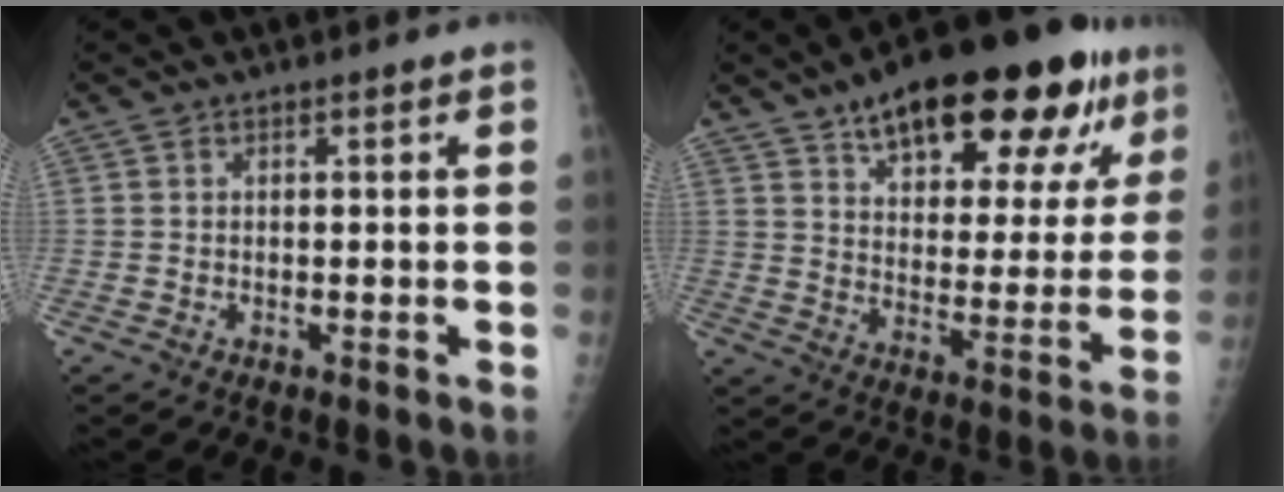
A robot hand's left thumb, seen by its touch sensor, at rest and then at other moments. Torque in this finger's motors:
{"motor_torque": [0.47, 0.67, 1.52, -1.23, 0.12]}